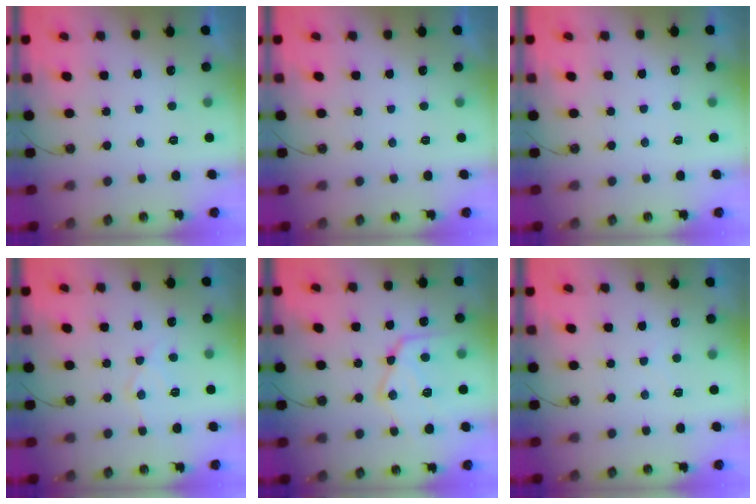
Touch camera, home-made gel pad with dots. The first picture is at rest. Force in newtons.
{"total": 0.0}
{"total": 2.4, "press": 2.4, "slide": 0.4}
{"total": 9.3, "press": 9.3, "slide": 0.7}
{"total": 16.6, "press": 16.5, "slide": 1.5}
{"total": 3.0, "press": 3.0, "slide": 0.5}